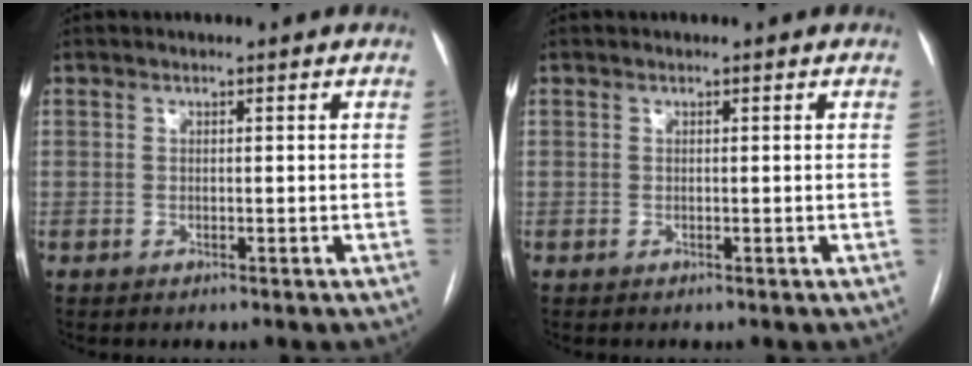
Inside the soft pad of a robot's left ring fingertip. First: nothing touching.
{"total": 0.0}